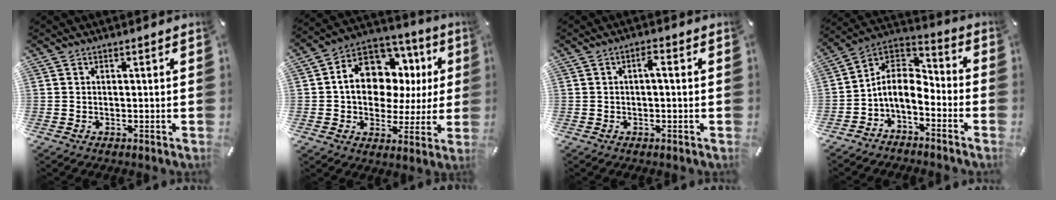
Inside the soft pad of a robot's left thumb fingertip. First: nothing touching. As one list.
[{"total": 15.3, "force": [4.1, 11.5, 9.2], "torque": [-0.162, -0.025, 0.081]}, {"total": 2.7, "force": [0.1, 1.0, 2.5], "torque": [-0.041, 0.007, -0.003]}, {"total": 8.8, "force": [-3.8, 5.9, 5.4], "torque": [-0.118, 0.010, -0.075]}]